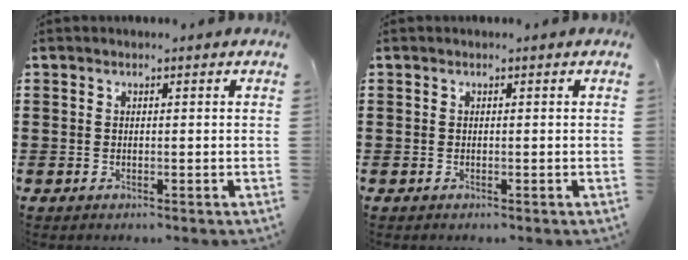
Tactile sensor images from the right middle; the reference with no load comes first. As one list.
[{"total": 0.0}]